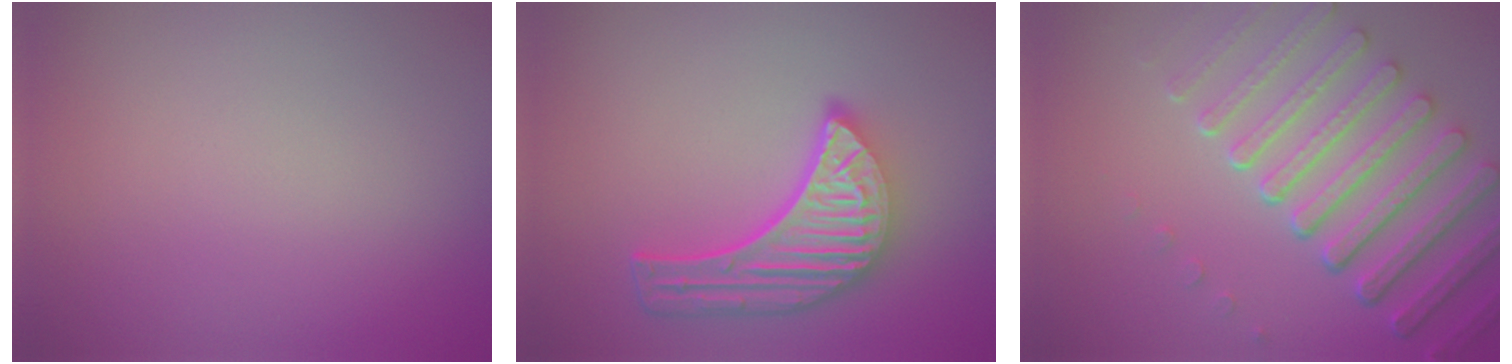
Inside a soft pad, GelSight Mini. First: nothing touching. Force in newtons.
{"total": 5.8, "press": 4.5, "slide": 3.7}
{"total": 7.2, "press": 5.6, "slide": 4.6}